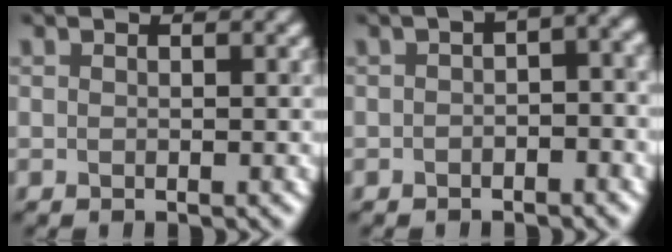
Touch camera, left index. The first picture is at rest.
{"total": 5.8, "force": [-0.1, 2.9, 5.0], "torque": [-0.033, 0.018, -0.003]}